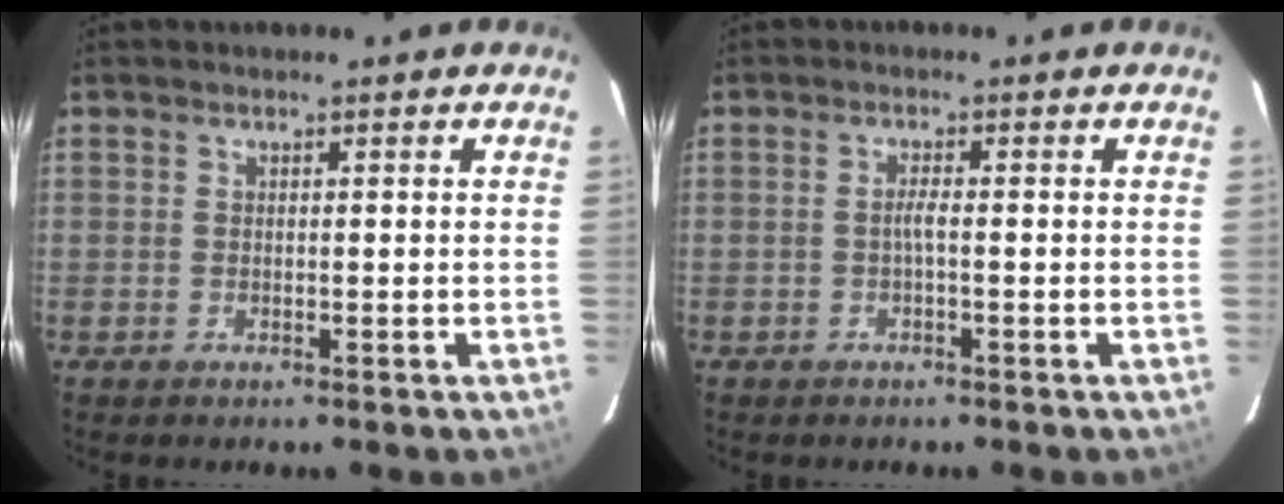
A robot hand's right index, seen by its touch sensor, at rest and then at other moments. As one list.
[{"total": 1.2, "force": [-0.5, -0.2, 1.1], "torque": [-0.019, 0.005, -0.010]}]